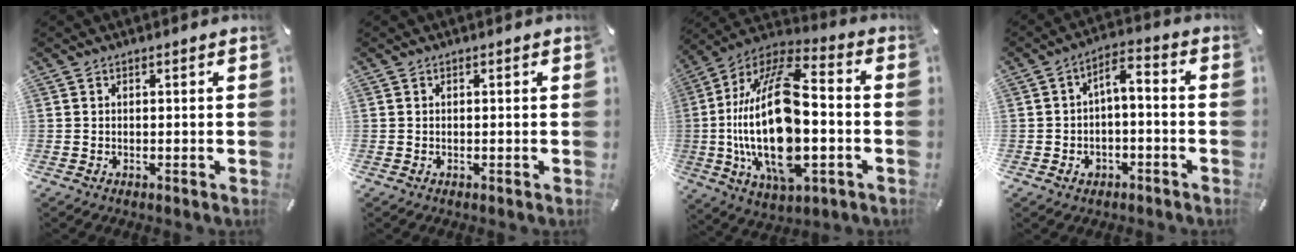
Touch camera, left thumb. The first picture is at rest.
{"total": 0.0}
{"total": 26.7, "force": [-2.9, 13.1, 23.0], "torque": [-0.487, 0.000, -0.050]}
{"total": 5.0, "force": [-1.9, 3.1, 3.5], "torque": [-0.052, 0.007, -0.041]}